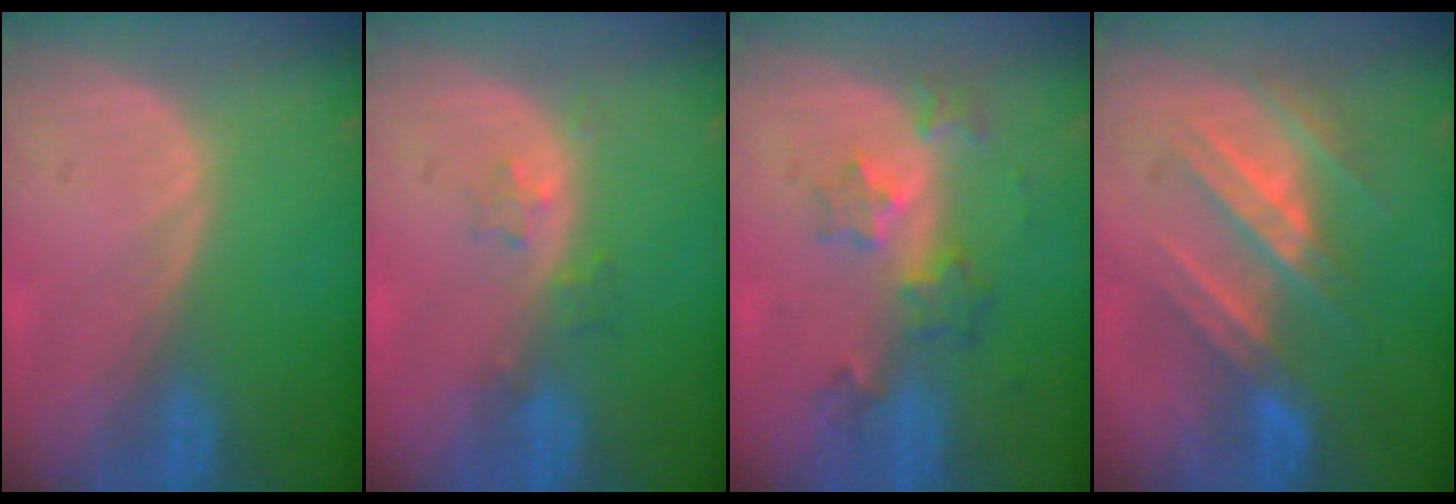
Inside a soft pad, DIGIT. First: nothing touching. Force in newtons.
{"total": 2.3, "press": 2.2, "slide": 0.3}
{"total": 5.8, "press": 5.3, "slide": 2.3}
{"total": 7.8, "press": 7.7, "slide": 1.2}